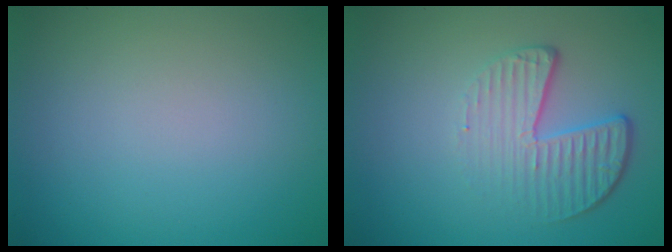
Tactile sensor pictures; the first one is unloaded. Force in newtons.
{"total": 4.4, "press": 2.8, "slide": 3.3}